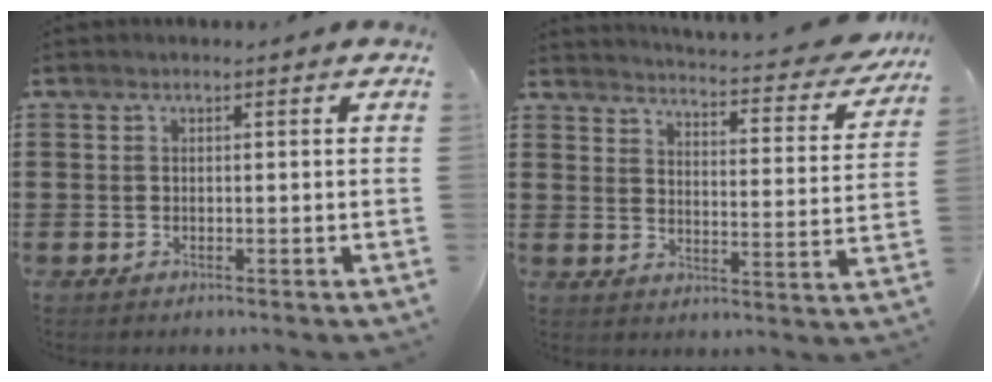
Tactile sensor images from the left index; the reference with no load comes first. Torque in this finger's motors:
{"motor_torque": [0.37, 0.35, 0.96, 0.13]}